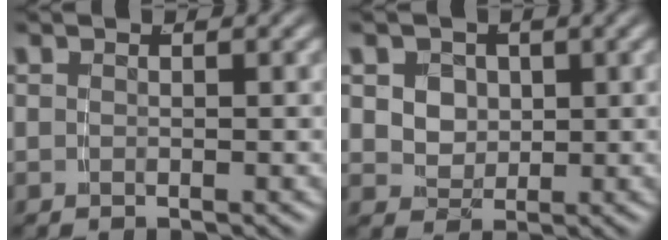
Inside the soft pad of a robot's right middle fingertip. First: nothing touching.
{"total": 4.4, "force": [0.8, 3.7, 2.2], "torque": [-0.052, -0.021, 0.024]}